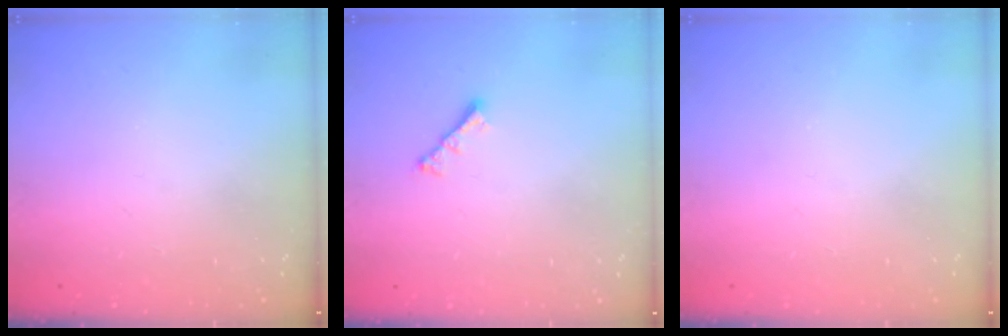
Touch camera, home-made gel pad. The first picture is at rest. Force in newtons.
{"total": 2.8, "press": 2.7, "slide": 0.6}
{"total": 0.0}